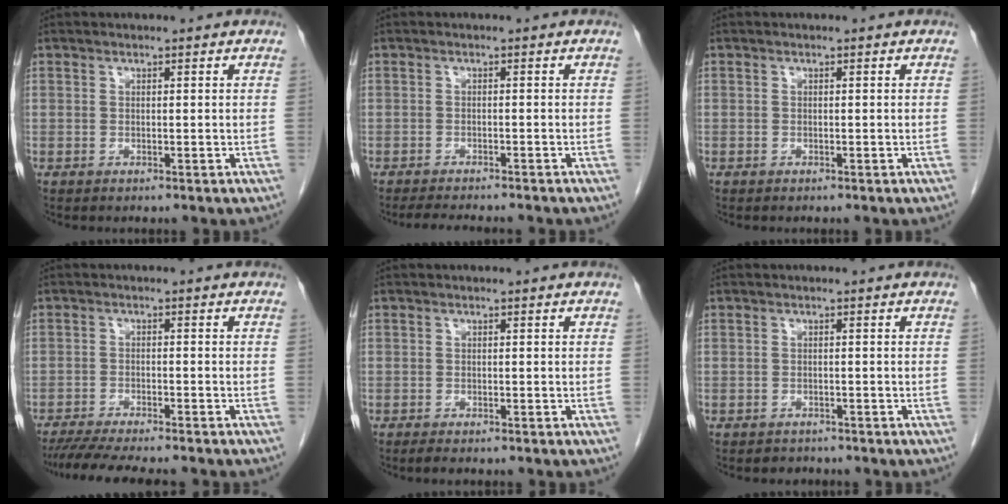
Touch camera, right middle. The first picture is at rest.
{"total": 7.5, "force": [-6.7, 1.0, 3.2], "torque": [-0.043, -0.010, -0.093]}
{"total": 0.0}
{"total": 10.7, "force": [-9.3, 1.0, 5.2], "torque": [-0.072, -0.015, -0.140]}
{"total": 1.1, "force": [-0.9, 0.3, 0.6], "torque": [-0.018, -0.003, -0.014]}
{"total": 1.5, "force": [-1.2, 0.8, -0.3], "torque": [-0.004, 0.002, -0.020]}